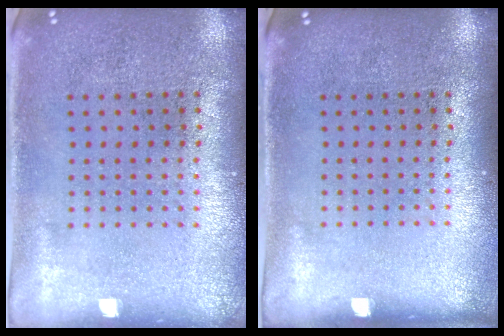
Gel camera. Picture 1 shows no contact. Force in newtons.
{"total": 0.0}